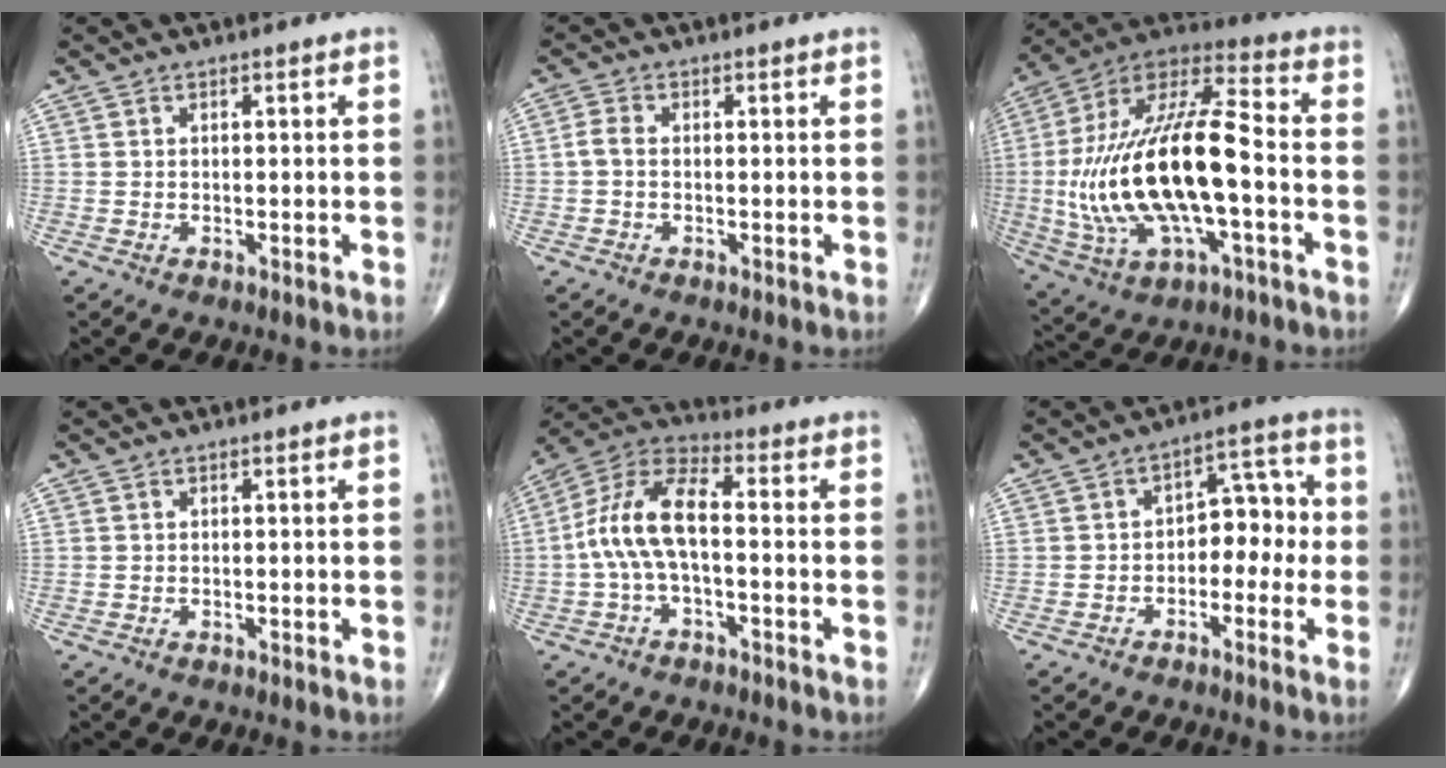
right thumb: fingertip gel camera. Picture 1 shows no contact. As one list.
[{"total": 2.1, "force": [-0.3, 1.3, 1.6], "torque": [-0.033, 0.003, -0.012]}, {"total": 25.9, "force": [-3.5, 10.1, 23.6], "torque": [-0.484, 0.034, -0.053]}, {"total": 0.0}, {"total": 11.4, "force": [-1.2, 5.0, 10.2], "torque": [-0.211, 0.044, -0.031]}, {"total": 8.0, "force": [-1.3, 5.2, 5.9], "torque": [-0.043, 0.040, -0.033]}]